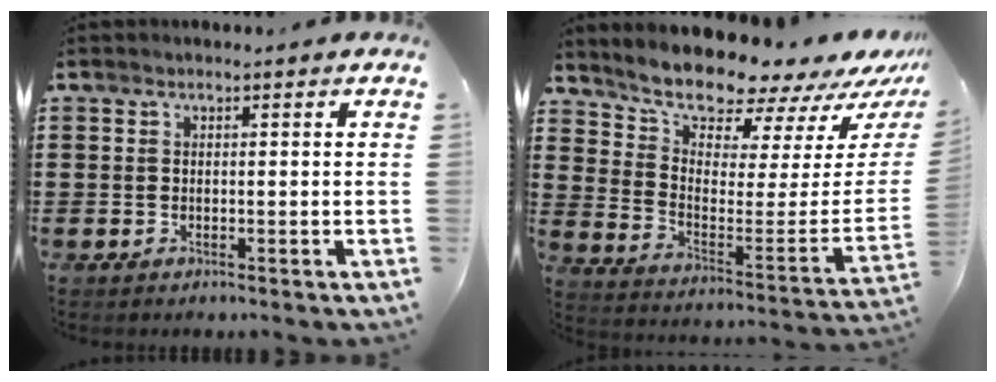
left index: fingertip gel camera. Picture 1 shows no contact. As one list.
[{"total": 9.3, "force": [9.1, 1.2, 1.6], "torque": [-0.055, -0.098, 0.152]}]